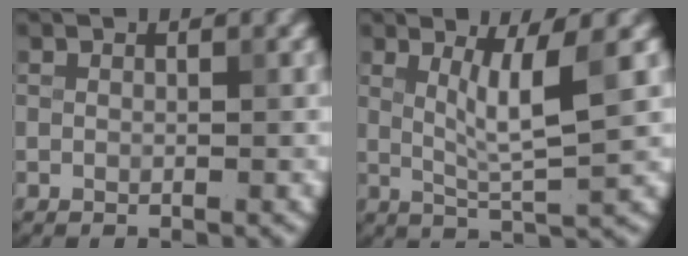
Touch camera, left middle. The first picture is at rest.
{"total": 4.7, "force": [1.3, 0.7, 4.5], "torque": [-0.079, -0.007, 0.028]}